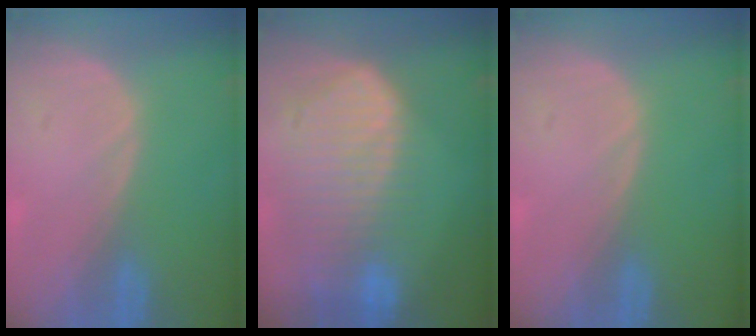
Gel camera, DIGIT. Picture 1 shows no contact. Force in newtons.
{"total": 10.3, "press": 8.9, "slide": 5.3}
{"total": 0.0}